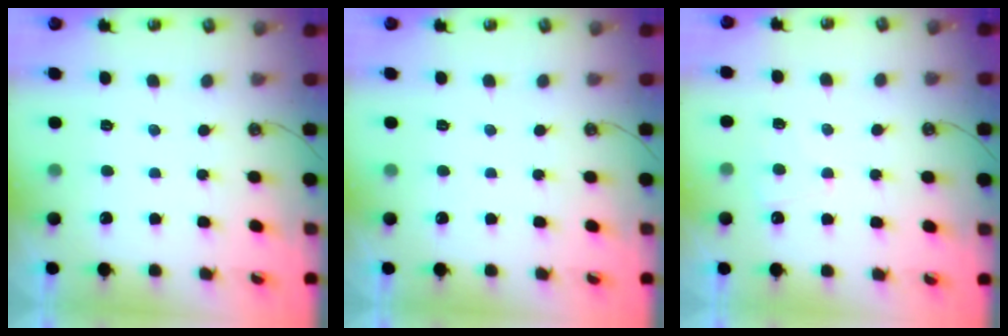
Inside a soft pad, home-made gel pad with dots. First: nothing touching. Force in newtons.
{"total": 0.0}
{"total": 0.9, "press": 0.8, "slide": 0.5}